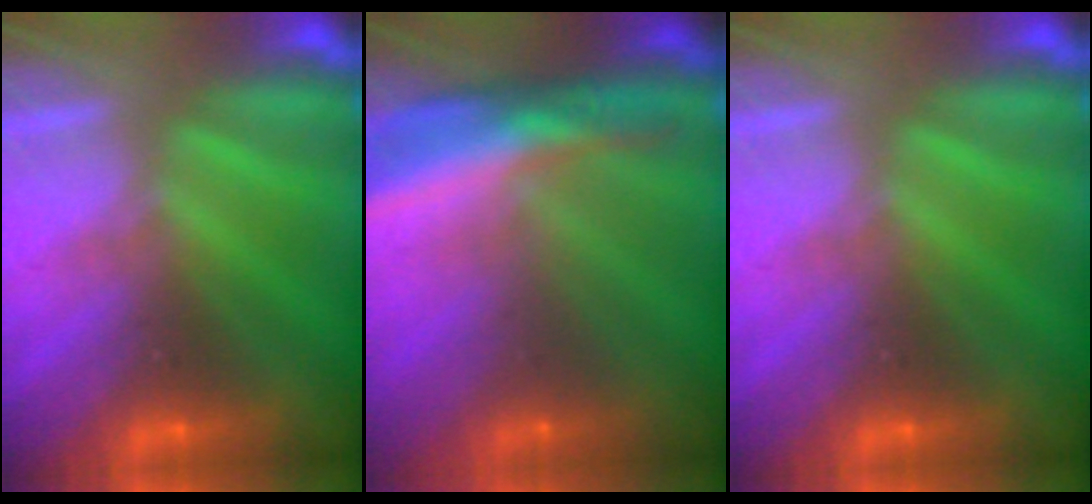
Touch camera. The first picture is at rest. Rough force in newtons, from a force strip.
{"total": 5.6}
{"total": 0.0}